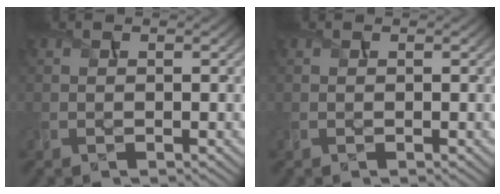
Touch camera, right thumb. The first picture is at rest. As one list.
[{"total": 0.0}]